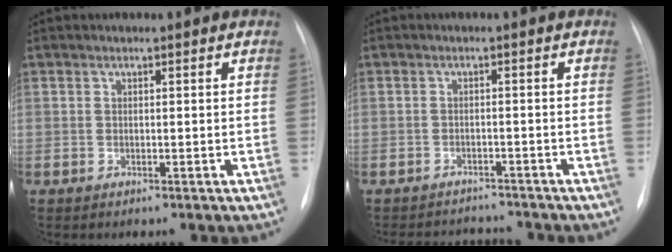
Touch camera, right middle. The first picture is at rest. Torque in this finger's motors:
{"motor_torque": [-0.02, 0.00, -0.01, -0.01]}